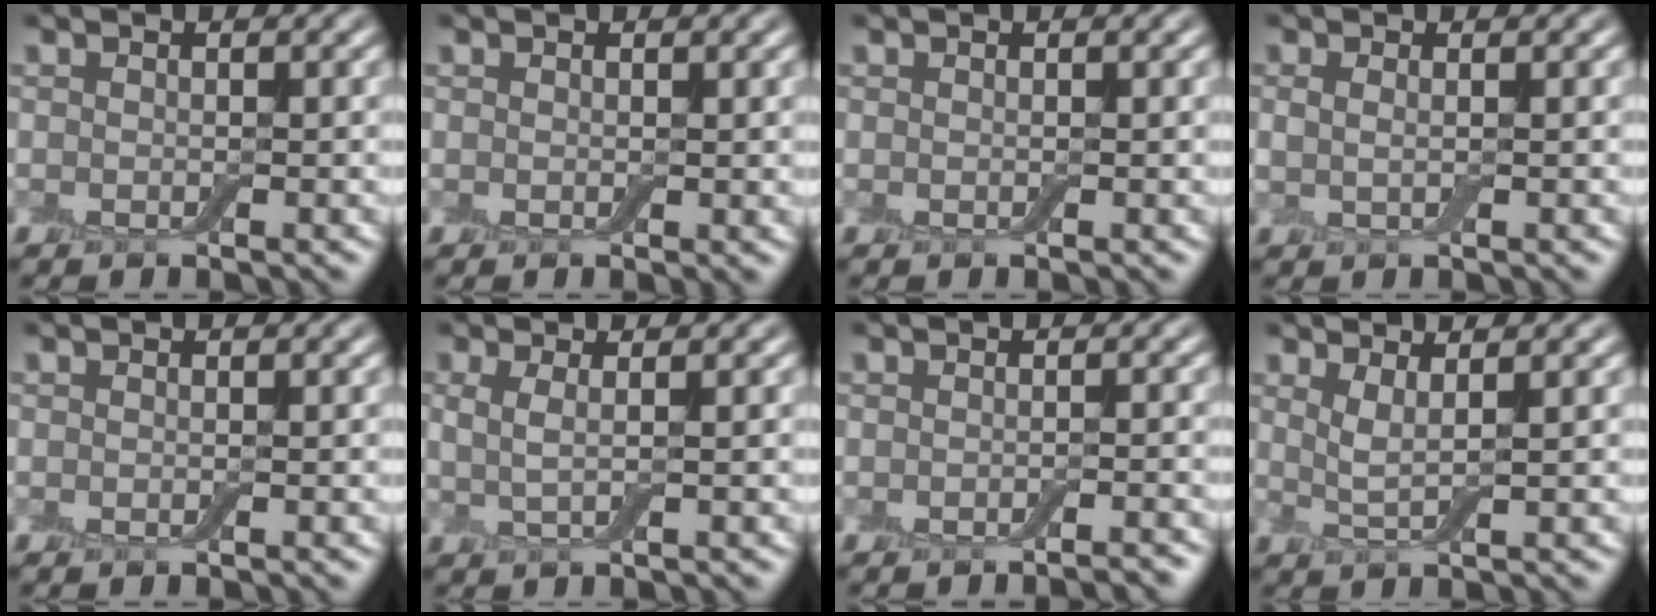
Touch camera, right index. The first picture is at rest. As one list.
[{"total": 0.5, "force": [0.4, 0.2, 0.3], "torque": [-0.004, 0.002, 0.007]}, {"total": 0.0}, {"total": 1.1, "force": [0.5, 0.4, 0.9], "torque": [-0.022, -0.006, 0.010]}, {"total": 0.0}, {"total": 2.1, "force": [0.6, 0.8, 1.8], "torque": [-0.032, -0.005, 0.007]}, {"total": 1.4, "force": [-1.1, 0.2, 0.8], "torque": [-0.003, 0.000, -0.018]}, {"total": 2.3, "force": [1.2, 0.5, 1.9], "torque": [-0.034, -0.005, 0.022]}]